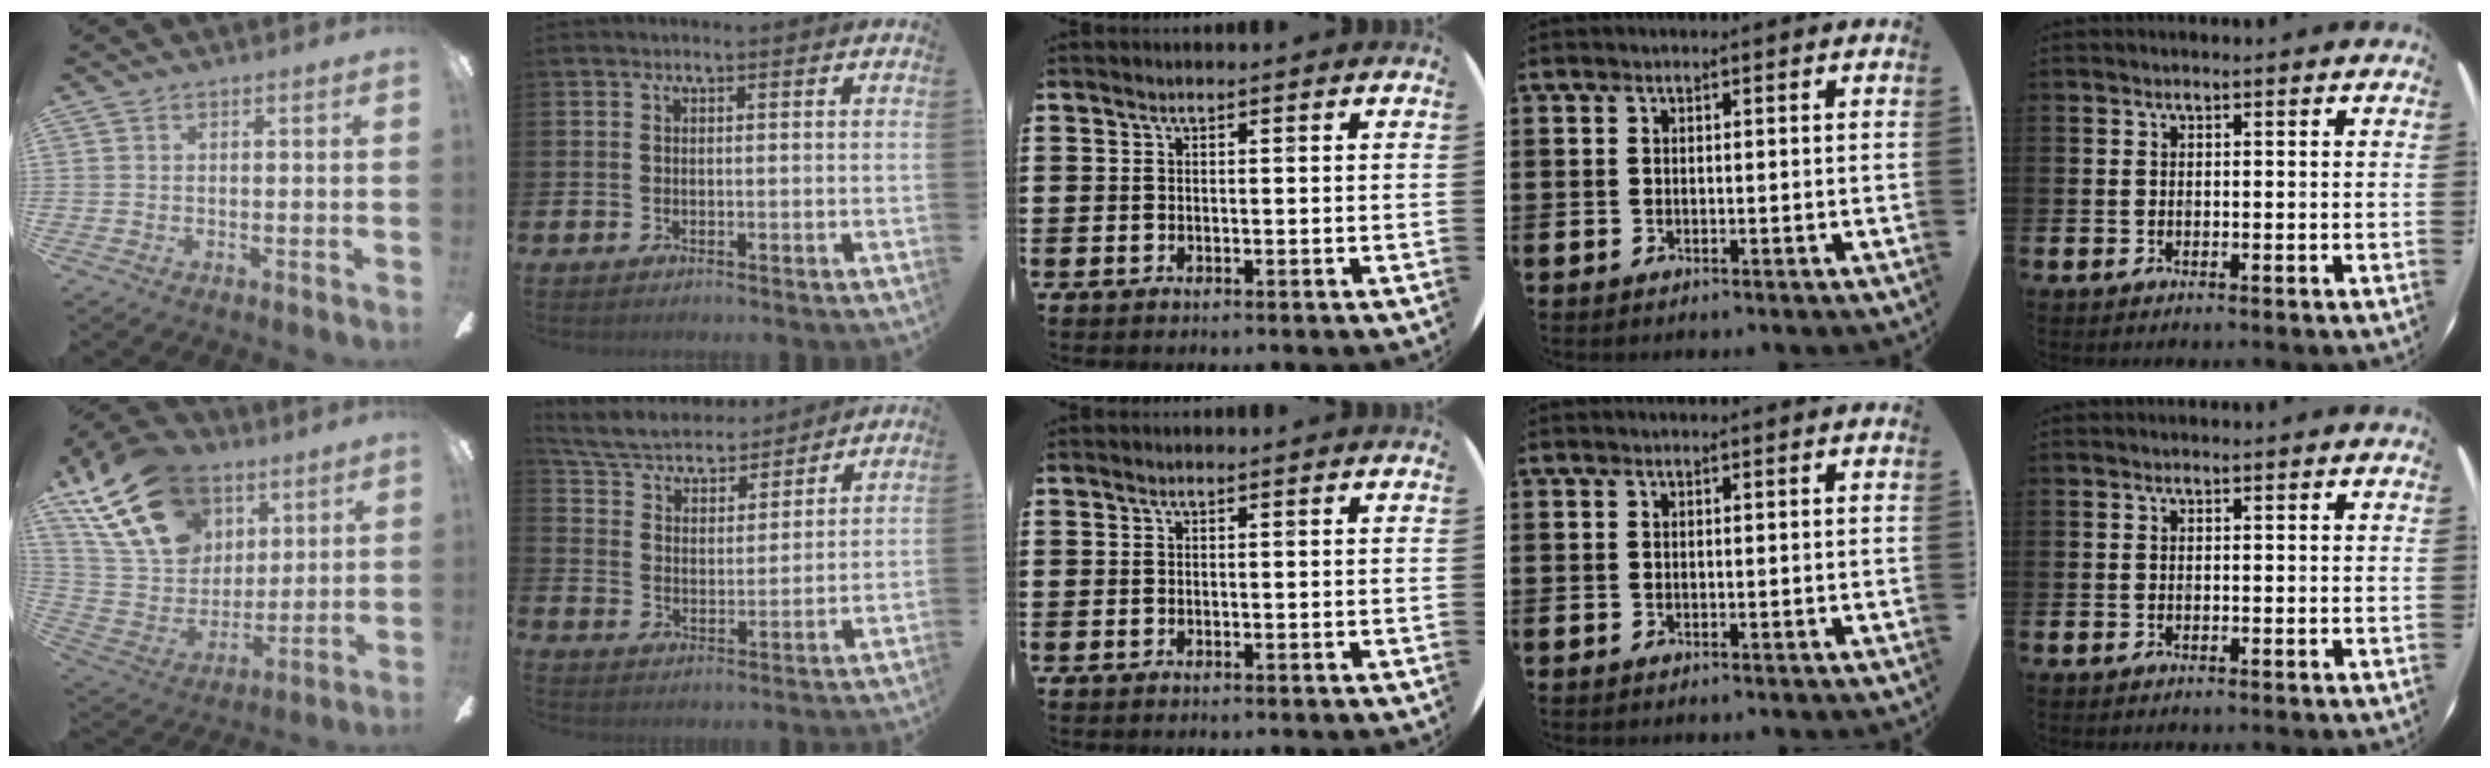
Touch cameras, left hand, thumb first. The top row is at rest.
{"thumb": {"total": 24.2, "force": [13.4, 15.8, 12.4], "torque": [-0.241, -0.053, 0.244]}, "index": {"total": 5.9, "force": [5.6, 1.5, 1.1], "torque": [-0.054, -0.043, 0.095]}}